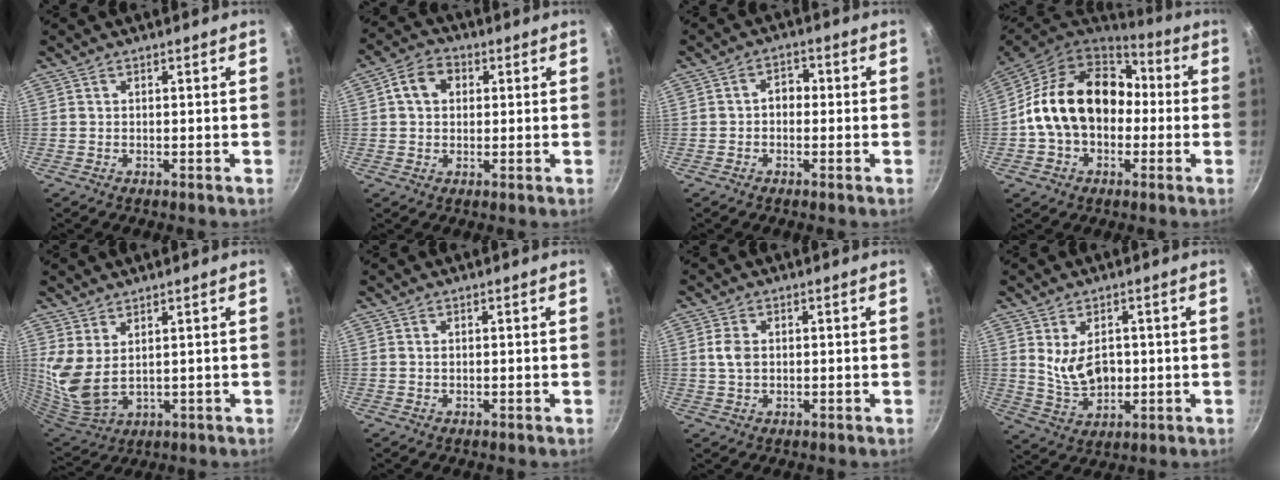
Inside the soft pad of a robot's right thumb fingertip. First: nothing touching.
{"total": 6.6, "force": [1.5, 5.1, 3.8], "torque": [-0.047, 0.012, 0.014]}
{"total": 3.2, "force": [-0.4, 2.4, 2.0], "torque": [-0.011, 0.013, -0.013]}
{"total": 19.8, "force": [0.0, 14.9, 13.0], "torque": [-0.199, 0.051, -0.004]}
{"total": 8.2, "force": [3.6, 4.3, 6.0], "torque": [-0.115, -0.042, 0.083]}
{"total": 0.6, "force": [0.2, 0.3, 0.4], "torque": [-0.009, 0.001, 0.004]}
{"total": 3.6, "force": [0.5, 2.5, 2.6], "torque": [-0.050, 0.002, 0.009]}
{"total": 8.7, "force": [1.0, 5.8, 6.4], "torque": [-0.091, -0.023, 0.033]}